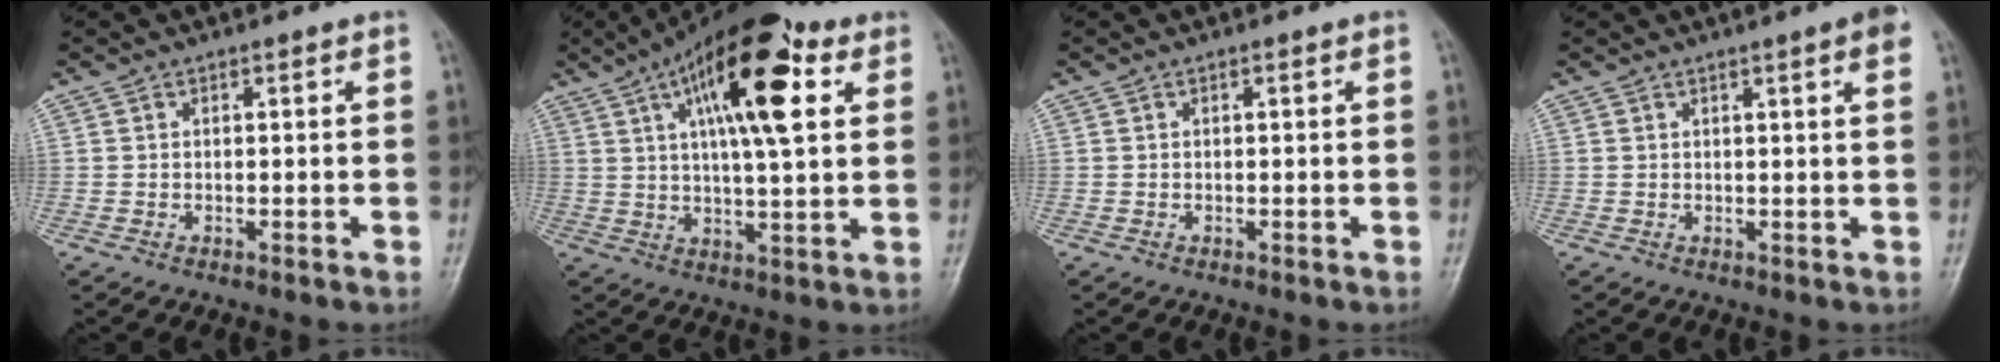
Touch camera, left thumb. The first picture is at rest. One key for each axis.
{"total": 18.1, "fx": 6.8, "fy": 6.1, "fz": 15.6, "tx": -0.230, "ty": -0.001, "tz": 0.099}
{"total": 0.0}
{"total": 3.5, "fx": 1.7, "fy": 0.1, "fz": 3.0, "tx": -0.038, "ty": -0.003, "tz": 0.020}